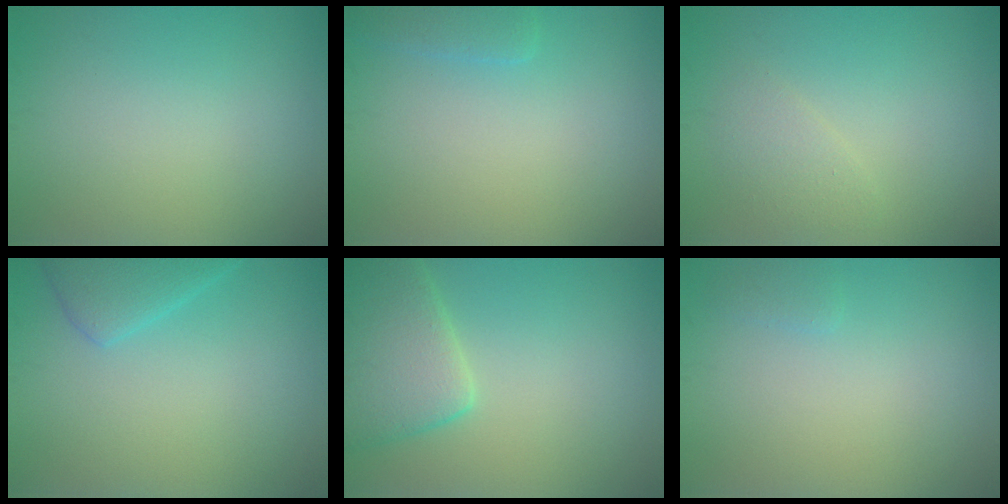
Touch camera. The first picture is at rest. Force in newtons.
{"total": 1.6, "press": 1.6, "slide": 0.1}
{"total": 1.5, "press": 1.5, "slide": 0.1}
{"total": 2.9, "press": 2.9, "slide": 0.2}
{"total": 5.3, "press": 5.3, "slide": 0.4}
{"total": 0.6, "press": 0.6, "slide": 0.1}